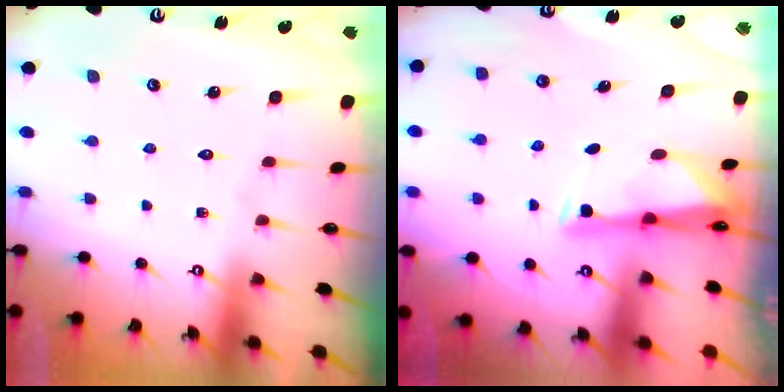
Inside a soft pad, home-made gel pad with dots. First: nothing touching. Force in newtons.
{"total": 2.9, "press": 2.9, "slide": 0.4}